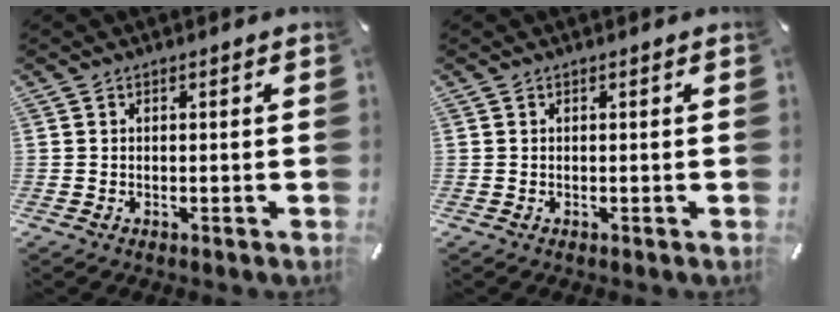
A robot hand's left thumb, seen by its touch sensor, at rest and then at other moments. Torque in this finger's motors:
{"motor_torque": [-0.23, -0.23, -0.04, 0.04, 0.00]}